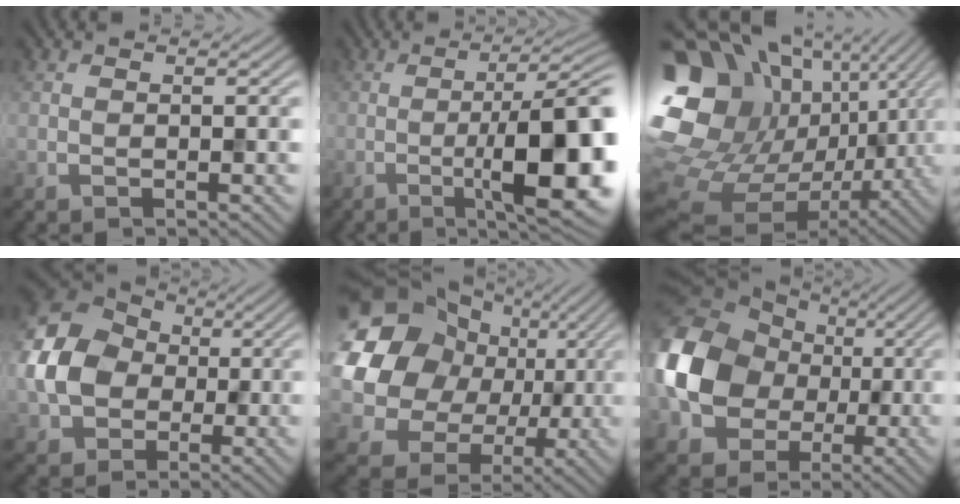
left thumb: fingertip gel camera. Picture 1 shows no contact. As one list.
[{"total": 14.1, "force": [-3.1, 3.7, 13.3], "torque": [-0.170, -0.005, -0.043]}, {"total": 18.8, "force": [3.5, 15.1, 10.7], "torque": [-0.280, -0.010, 0.093]}, {"total": 9.5, "force": [-0.8, 8.3, 4.7], "torque": [-0.133, -0.004, -0.023]}, {"total": 21.2, "force": [3.8, 18.4, 9.9], "torque": [-0.246, -0.004, 0.064]}, {"total": 16.0, "force": [-1.4, 13.9, 7.8], "torque": [-0.223, -0.019, -0.046]}]